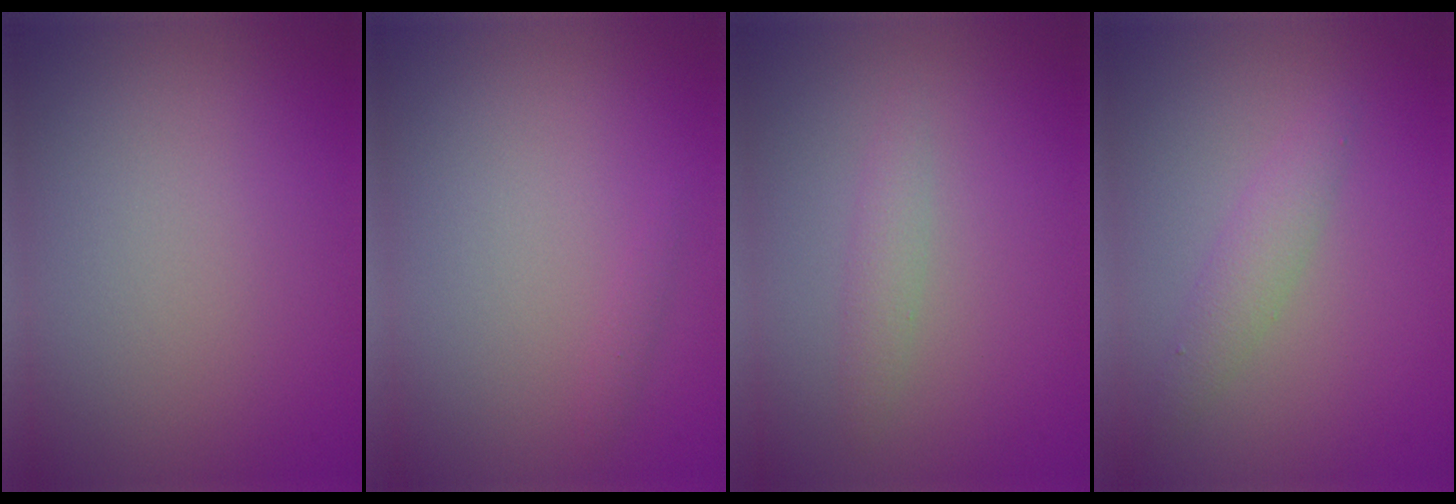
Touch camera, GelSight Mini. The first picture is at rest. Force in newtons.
{"total": 0.6, "press": 0.6, "slide": 0.0}
{"total": 1.4, "press": 1.4, "slide": 0.0}
{"total": 2.0, "press": 2.0, "slide": 0.0}